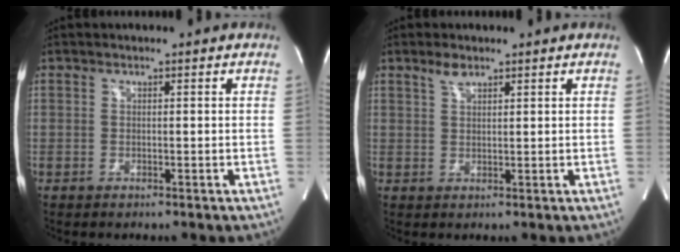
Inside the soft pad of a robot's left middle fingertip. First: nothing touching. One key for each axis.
{"total": 2.1, "fx": 1.6, "fy": 0.7, "fz": 1.1, "tx": -0.027, "ty": 0.004, "tz": 0.033}